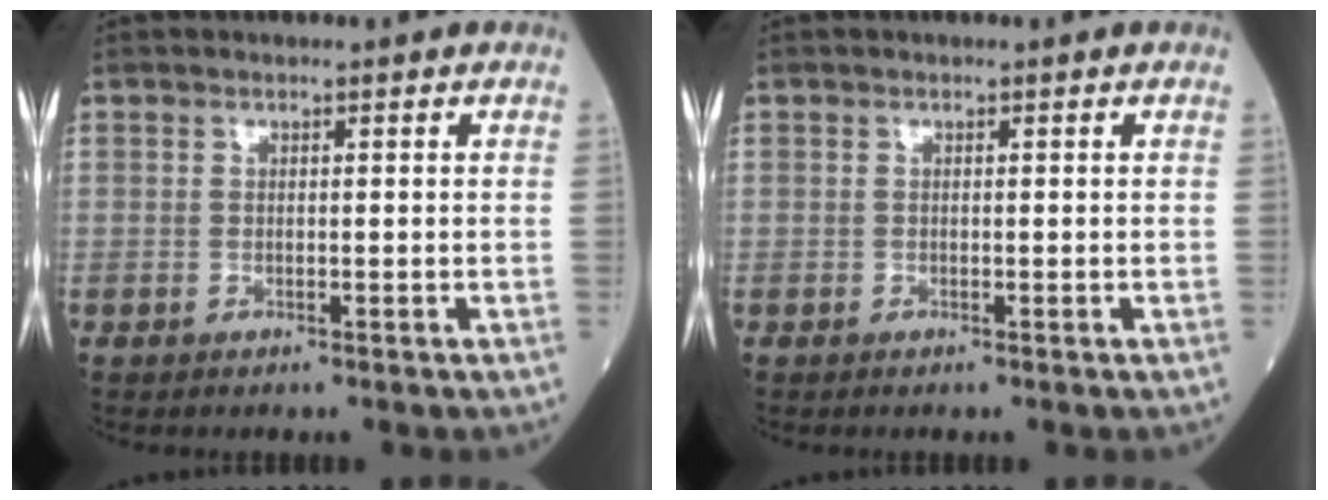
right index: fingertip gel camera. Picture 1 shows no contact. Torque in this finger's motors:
{"motor_torque": [-0.17, 0.03, -0.03, -0.02]}